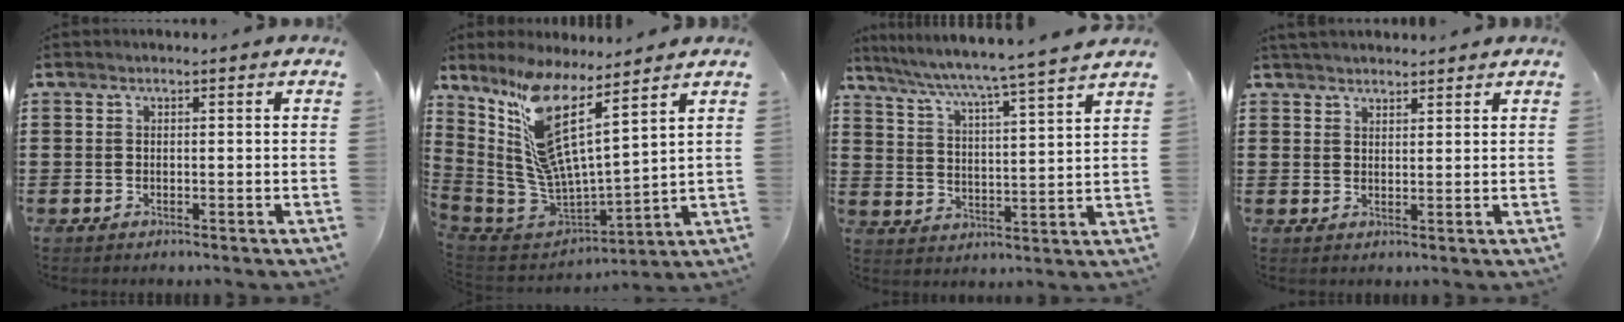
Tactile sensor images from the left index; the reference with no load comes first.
{"total": 11.9, "force": [6.9, 1.7, 9.5], "torque": [-0.238, -0.080, 0.110]}
{"total": 4.7, "force": [4.1, -1.1, 2.1], "torque": [-0.060, -0.041, 0.059]}
{"total": 2.5, "force": [2.4, 0.5, 0.3], "torque": [-0.011, 0.001, 0.048]}